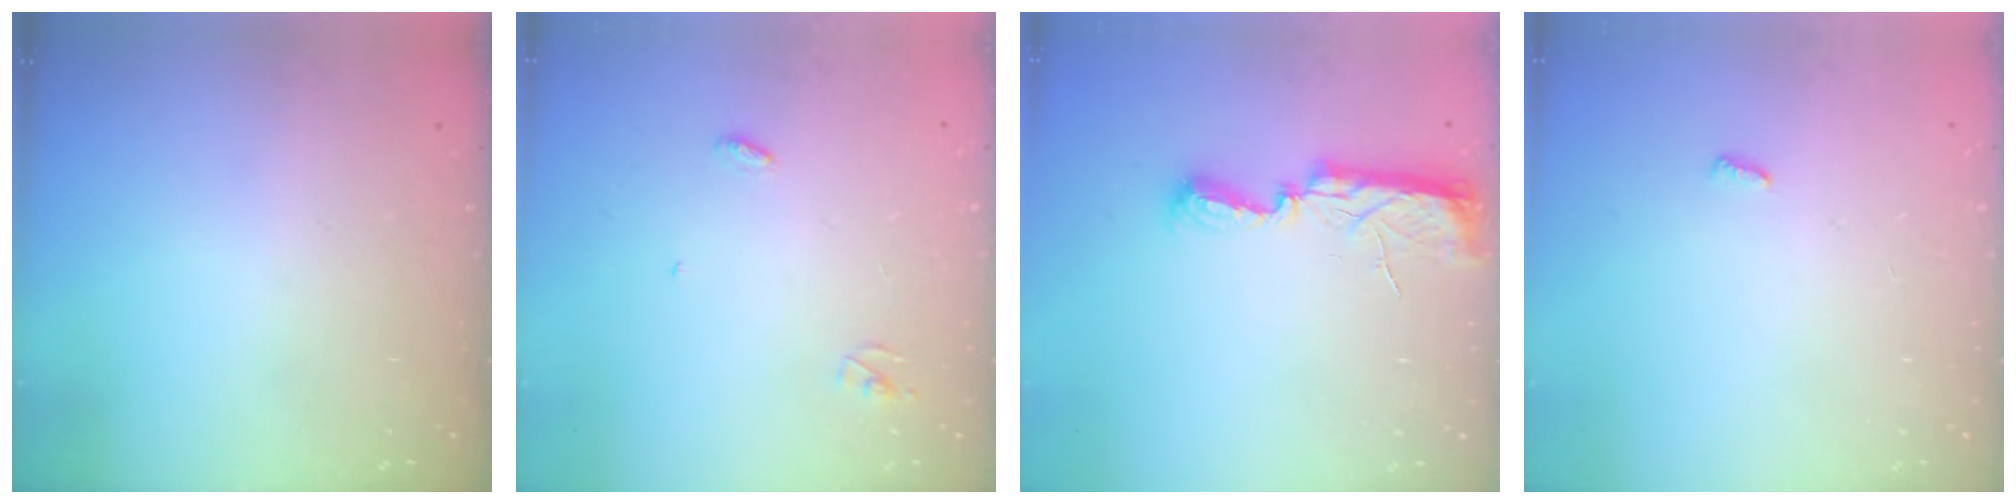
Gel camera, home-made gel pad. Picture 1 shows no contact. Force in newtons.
{"total": 3.3, "press": 3.2, "slide": 0.3}
{"total": 10.5, "press": 9.0, "slide": 5.3}
{"total": 3.5, "press": 3.5, "slide": 0.3}